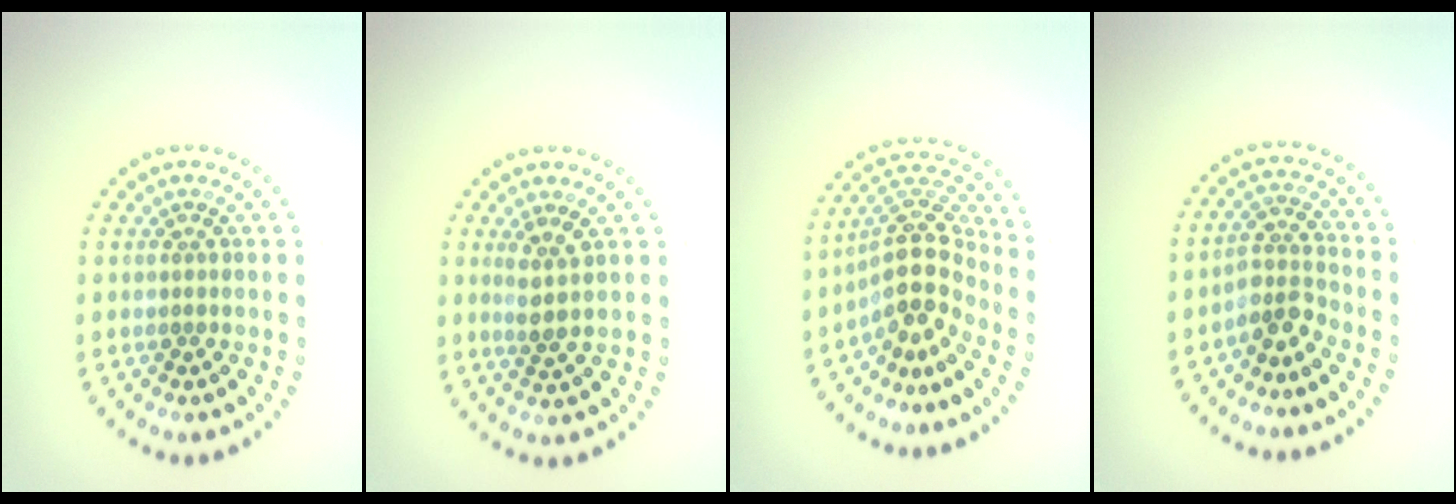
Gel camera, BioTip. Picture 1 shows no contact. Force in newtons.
{"total": 1.9, "press": 1.5, "slide": 1.1}
{"total": 4.7, "press": 3.8, "slide": 2.6}
{"total": 2.7, "press": 2.0, "slide": 1.8}